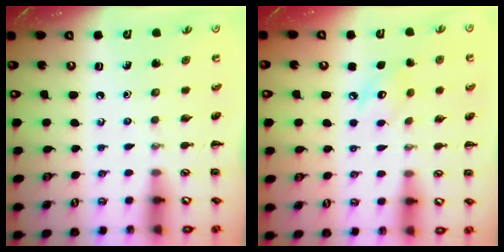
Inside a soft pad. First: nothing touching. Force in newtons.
{"total": 6.1, "press": 6.0, "slide": 0.9}